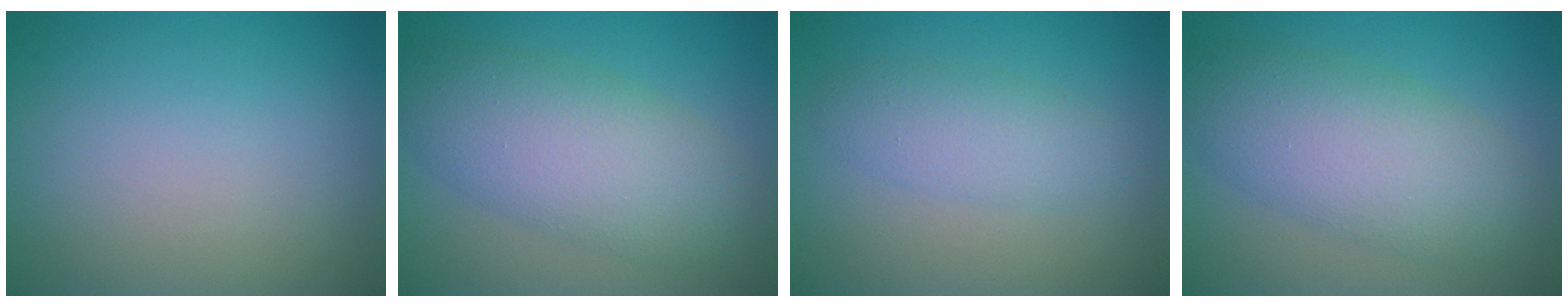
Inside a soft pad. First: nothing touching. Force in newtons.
{"total": 7.6, "press": 7.6, "slide": 0.3}
{"total": 3.0, "press": 3.0, "slide": 0.2}
{"total": 7.6, "press": 7.6, "slide": 0.3}